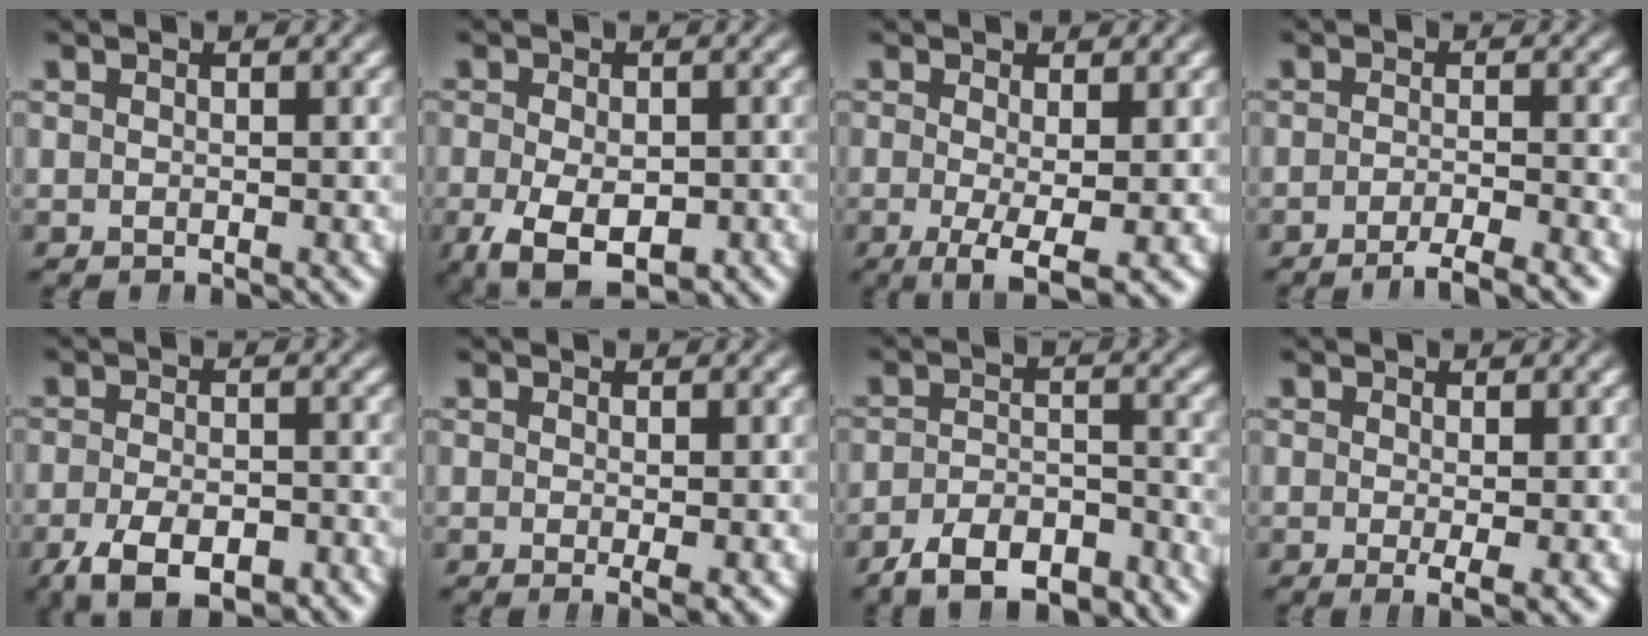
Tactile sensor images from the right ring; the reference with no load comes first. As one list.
[{"total": 8.5, "force": [-4.6, 5.0, 5.2], "torque": [-0.120, -0.063, -0.040]}, {"total": 5.0, "force": [-2.7, 1.5, 4.0], "torque": [-0.080, -0.044, -0.024]}, {"total": 3.8, "force": [-3.3, 0.6, 1.9], "torque": [-0.024, -0.007, -0.055]}, {"total": 6.6, "force": [-4.2, 3.1, 4.0], "torque": [-0.068, -0.027, -0.055]}, {"total": 1.5, "force": [-0.4, 0.2, 1.5], "torque": [-0.020, -0.010, -0.002]}, {"total": 7.2, "force": [-6.2, 2.8, 2.6], "torque": [-0.034, -0.021, -0.096]}, {"total": 2.4, "force": [-0.9, 0.5, 2.1], "torque": [-0.032, -0.015, -0.009]}]